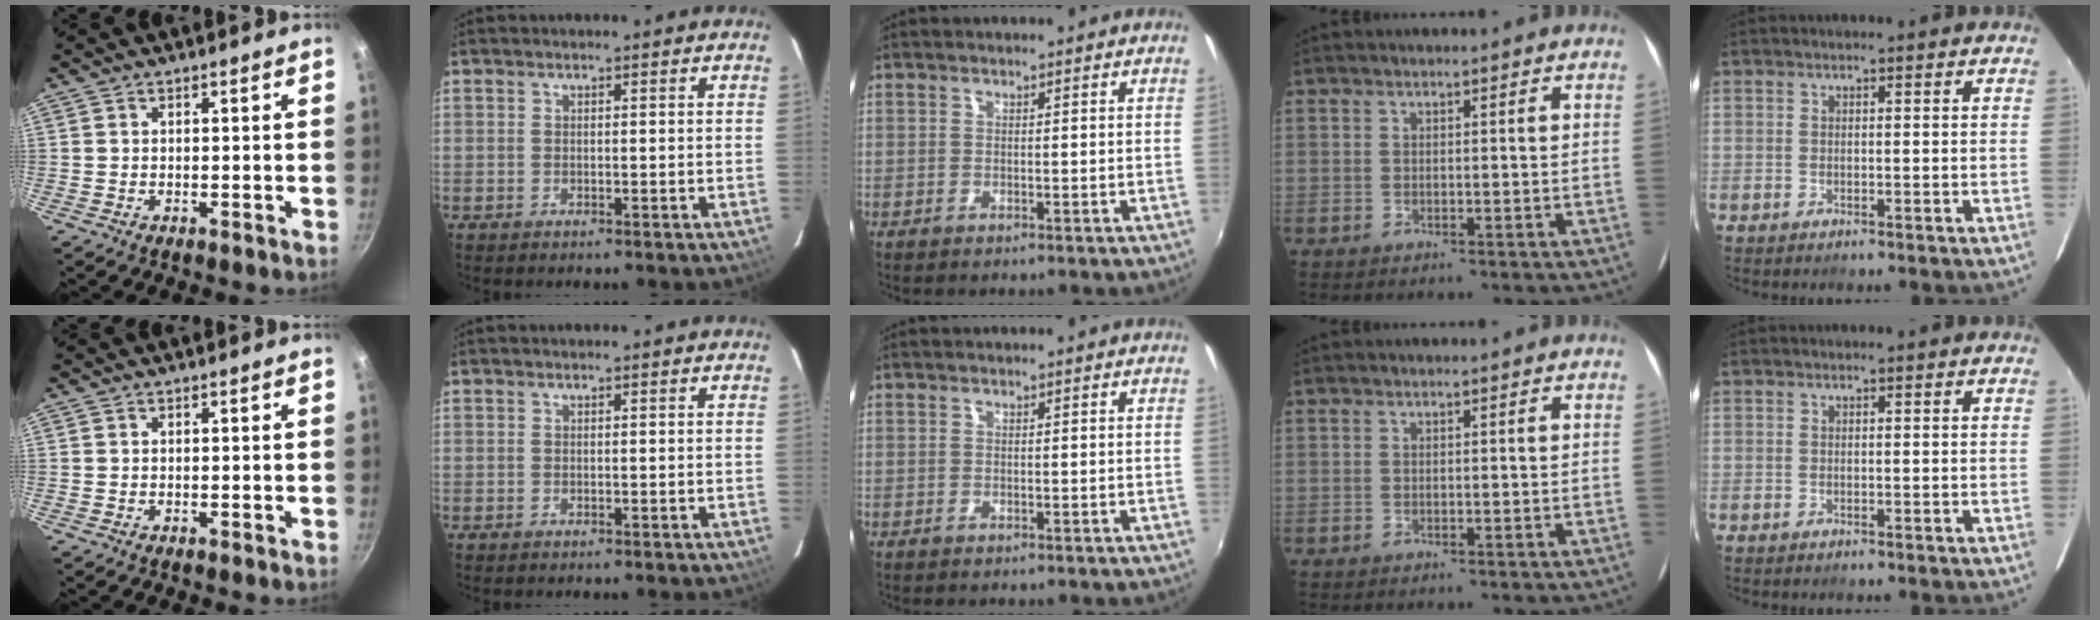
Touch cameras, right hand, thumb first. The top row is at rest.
{}